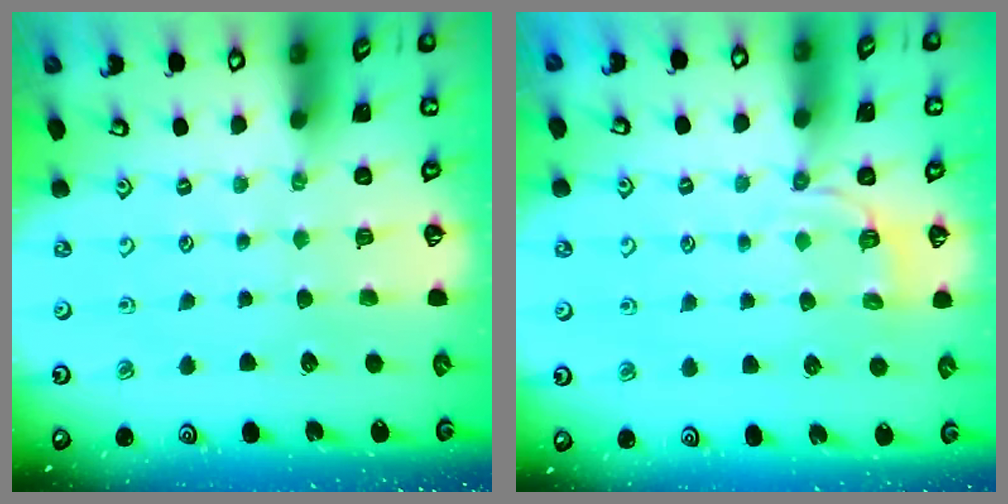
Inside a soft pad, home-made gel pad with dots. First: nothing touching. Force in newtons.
{"total": 3.8, "press": 3.3, "slide": 2.0}